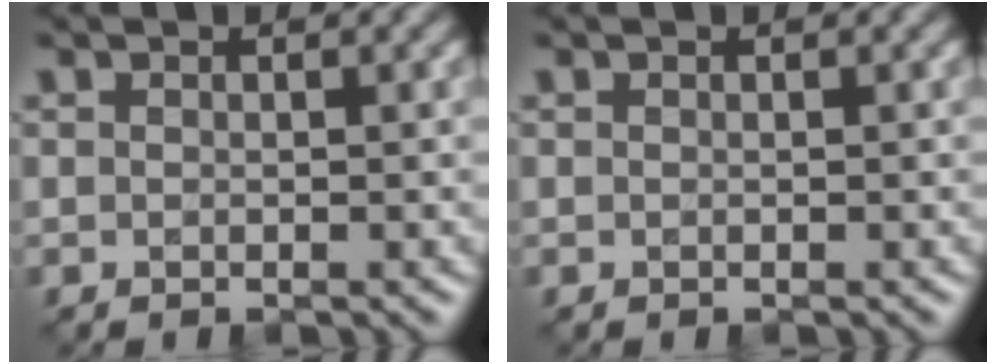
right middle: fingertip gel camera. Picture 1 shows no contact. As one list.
[{"total": 0.0}]